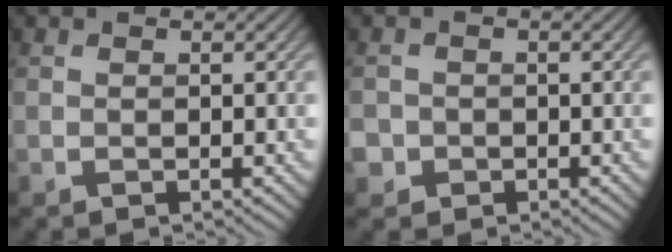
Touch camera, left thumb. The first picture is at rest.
{"total": 2.6, "force": [-1.1, 2.4, 0.3], "torque": [-0.007, 0.001, -0.029]}